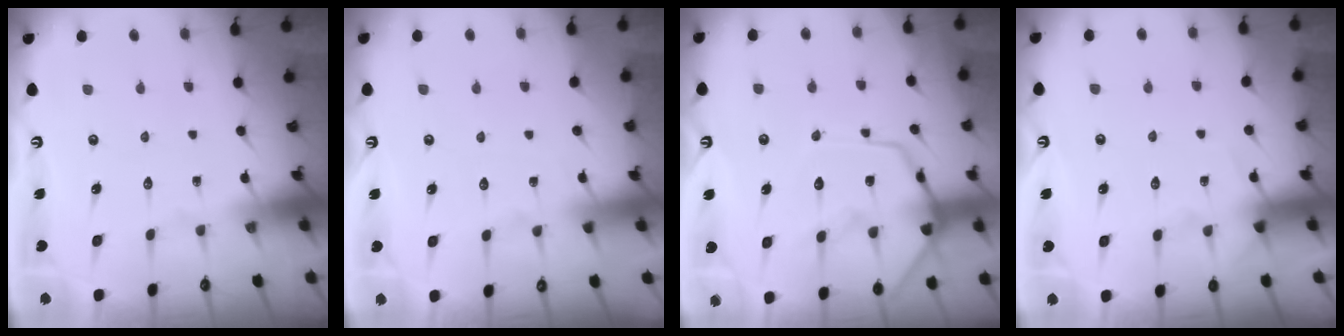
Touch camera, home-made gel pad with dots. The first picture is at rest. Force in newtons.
{"total": 3.7, "press": 3.6, "slide": 0.5}
{"total": 13.5, "press": 13.5, "slide": 1.2}
{"total": 5.7, "press": 5.6, "slide": 0.7}